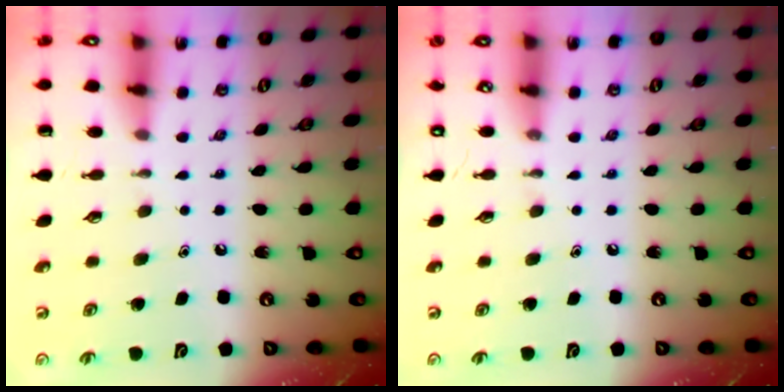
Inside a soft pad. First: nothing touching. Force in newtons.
{"total": 0.0}